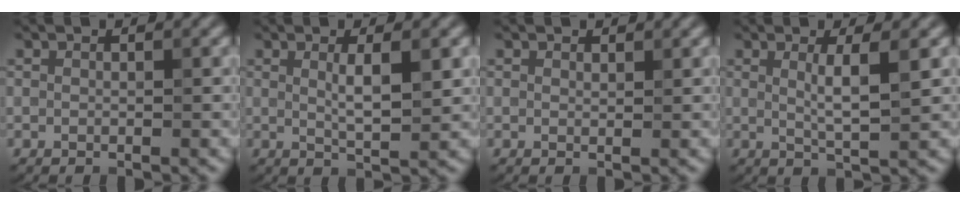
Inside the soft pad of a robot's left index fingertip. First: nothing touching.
{"total": 3.2, "force": [0.8, 0.7, 3.1], "torque": [-0.050, -0.003, 0.014]}
{"total": 0.6, "force": [0.5, 0.3, 0.0], "torque": [0.002, -0.001, 0.010]}
{"total": 3.3, "force": [0.7, 0.6, 3.1], "torque": [-0.049, -0.005, 0.011]}